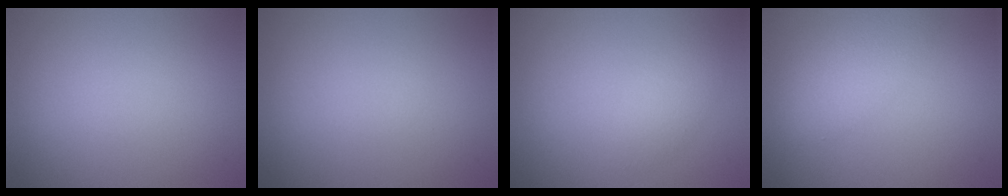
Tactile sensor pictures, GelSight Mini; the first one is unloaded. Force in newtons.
{"total": 0.0}
{"total": 2.0, "press": 2.0, "slide": 0.1}
{"total": 4.2, "press": 4.2, "slide": 0.2}